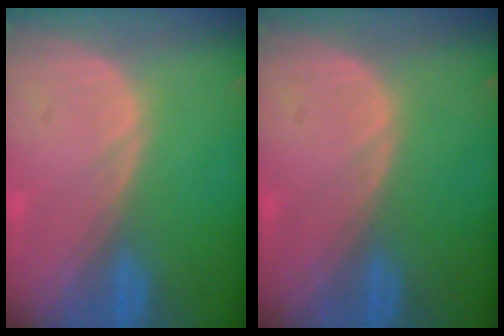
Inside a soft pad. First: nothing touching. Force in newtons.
{"total": 0.0}